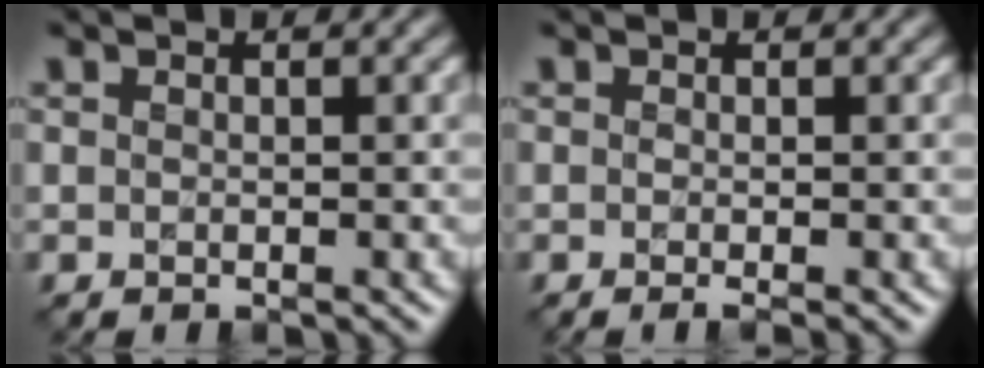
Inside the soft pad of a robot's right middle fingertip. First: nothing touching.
{"total": 0.9, "force": [-0.3, 0.0, 0.8], "torque": [-0.014, -0.007, -0.007]}